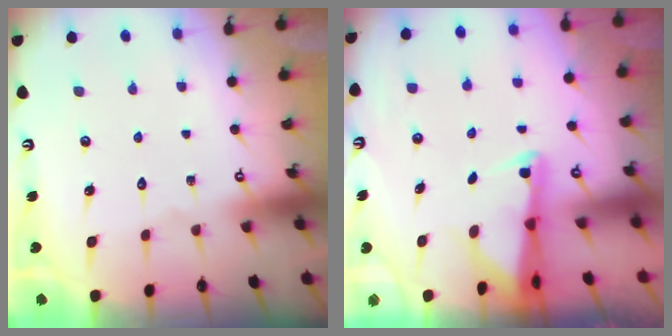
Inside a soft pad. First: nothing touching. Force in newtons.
{"total": 2.7, "press": 2.6, "slide": 0.5}